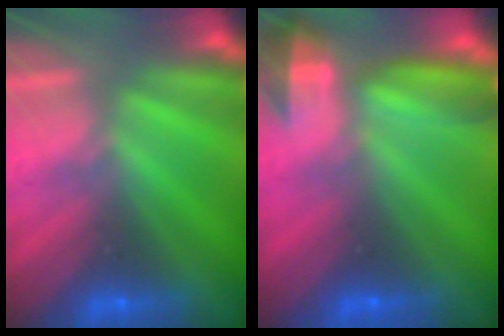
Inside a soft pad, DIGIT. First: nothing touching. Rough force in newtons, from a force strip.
{"total": 7.7}